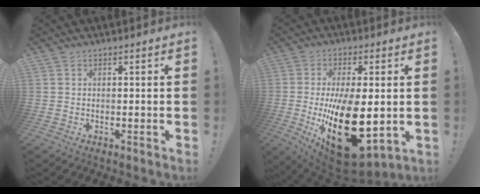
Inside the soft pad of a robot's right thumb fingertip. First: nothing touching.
{"total": 24.9, "force": [-3.1, 12.4, 21.4], "torque": [-0.357, -0.012, -0.025]}